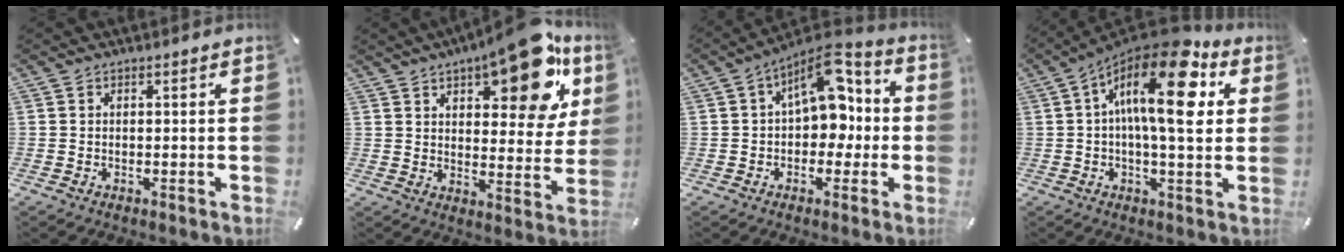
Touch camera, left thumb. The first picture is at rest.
{"total": 19.4, "force": [11.4, 8.5, 13.2], "torque": [-0.165, -0.063, 0.181]}
{"total": 12.3, "force": [3.6, 7.7, 8.8], "torque": [-0.115, -0.026, 0.062]}
{"total": 19.2, "force": [6.5, 6.3, 16.9], "torque": [-0.279, -0.043, 0.092]}